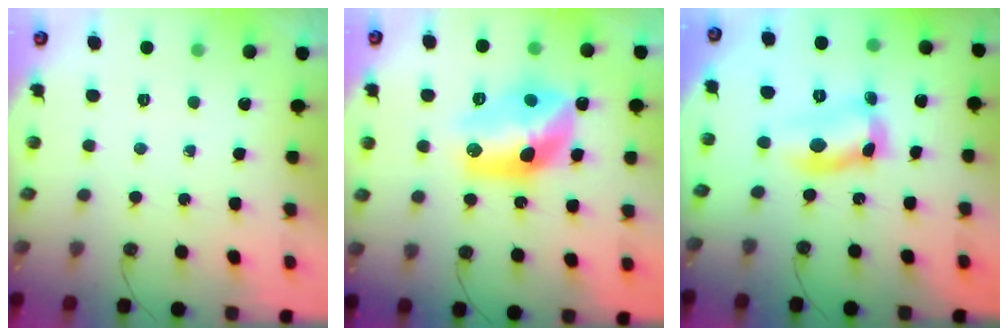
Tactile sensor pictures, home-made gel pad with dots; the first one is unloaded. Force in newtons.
{"total": 14.1, "press": 14.0, "slide": 1.1}
{"total": 11.0, "press": 11.0, "slide": 0.6}